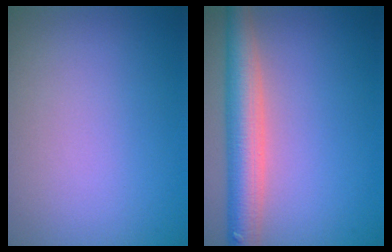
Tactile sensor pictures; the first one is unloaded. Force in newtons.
{"total": 5.9, "press": 5.9, "slide": 0.4}